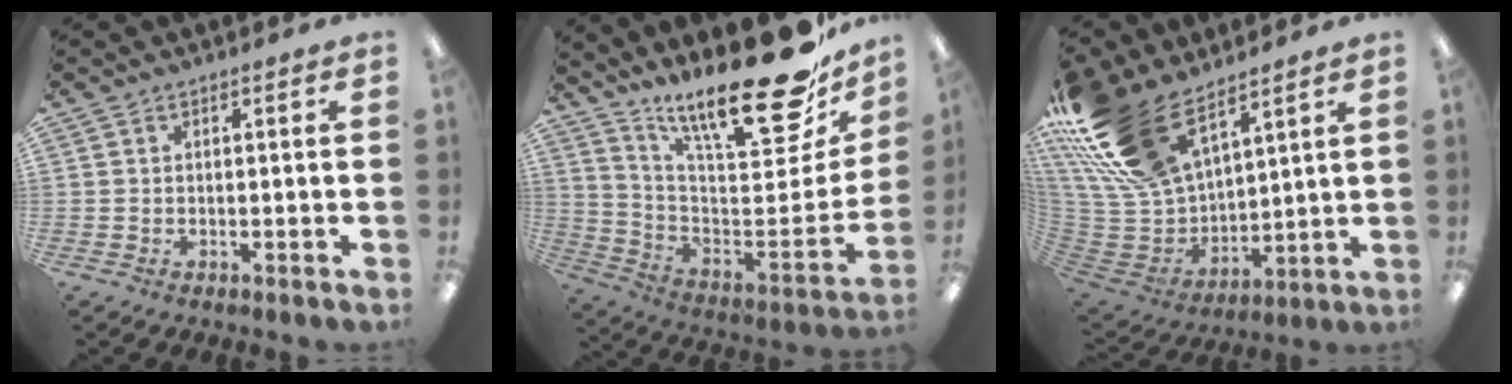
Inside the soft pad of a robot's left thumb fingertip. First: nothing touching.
{"total": 25.8, "force": [19.4, 6.6, 15.7], "torque": [-0.220, -0.148, 0.315]}
{"total": 24.0, "force": [16.2, 12.1, 13.0], "torque": [-0.285, -0.082, 0.300]}